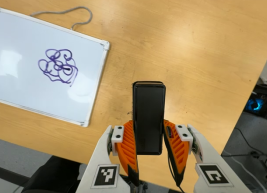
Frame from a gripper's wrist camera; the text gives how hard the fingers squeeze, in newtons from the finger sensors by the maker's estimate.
{"total": 4.8, "left": 3.1, "right": 6.6}